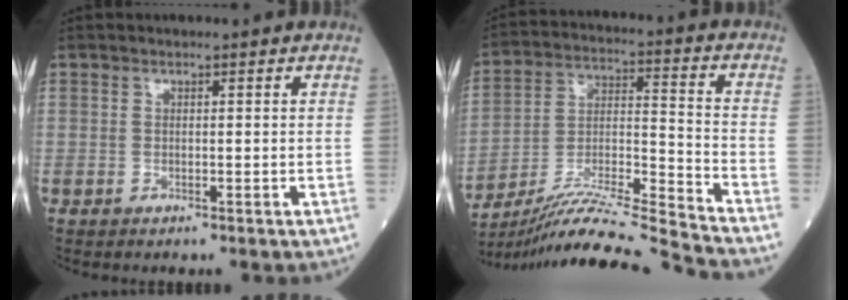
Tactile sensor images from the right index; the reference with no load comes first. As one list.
[{"total": 19.0, "force": [-17.8, -3.0, 6.0], "torque": [-0.115, -0.007, -0.306]}]